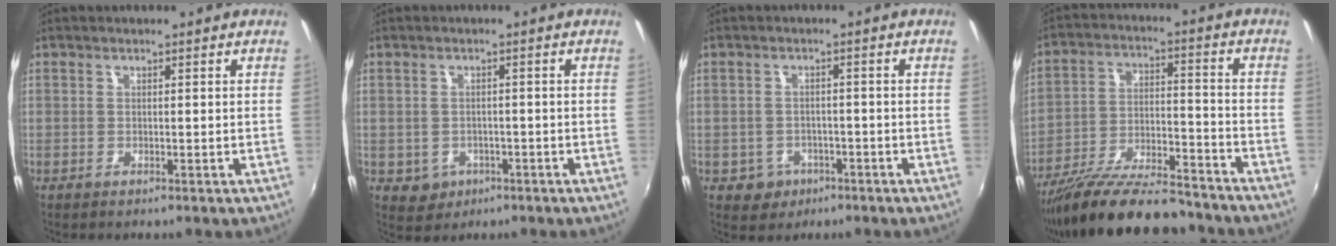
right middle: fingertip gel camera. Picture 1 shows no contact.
{"total": 4.2, "force": [-1.4, 3.8, 1.2], "torque": [-0.034, 0.001, -0.011]}
{"total": 5.0, "force": [-2.2, 4.3, 1.0], "torque": [-0.034, 0.005, -0.026]}
{"total": 19.4, "force": [-16.3, 4.7, 9.4], "torque": [-0.178, -0.028, -0.258]}